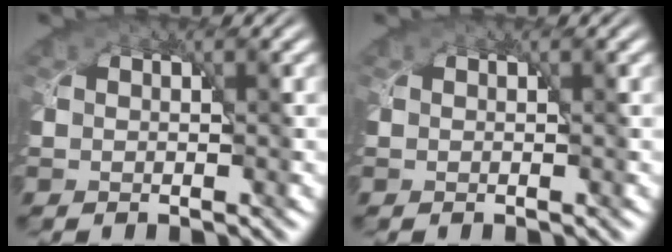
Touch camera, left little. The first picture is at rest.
{"total": 0.0}